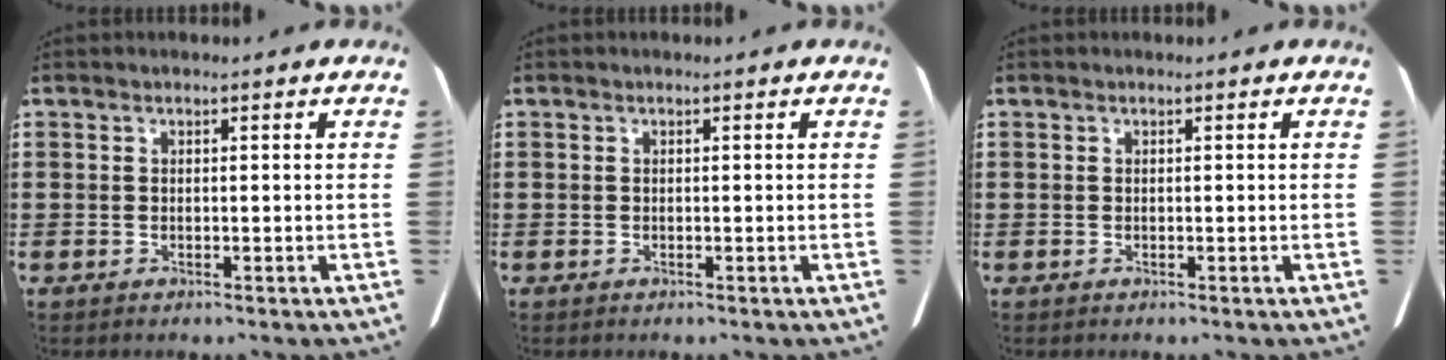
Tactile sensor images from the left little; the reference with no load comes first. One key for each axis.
{"total": 0.0}
{"total": 0.0}